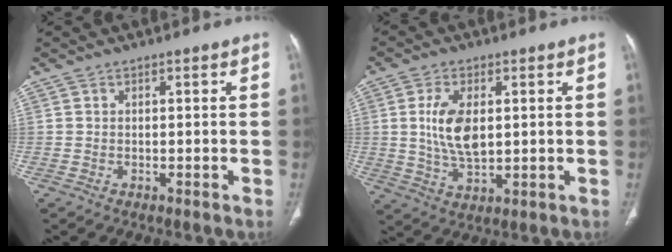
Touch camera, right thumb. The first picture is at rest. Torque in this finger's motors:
{"motor_torque": [1.58, 2.72, 1.37, -0.40, 0.34]}